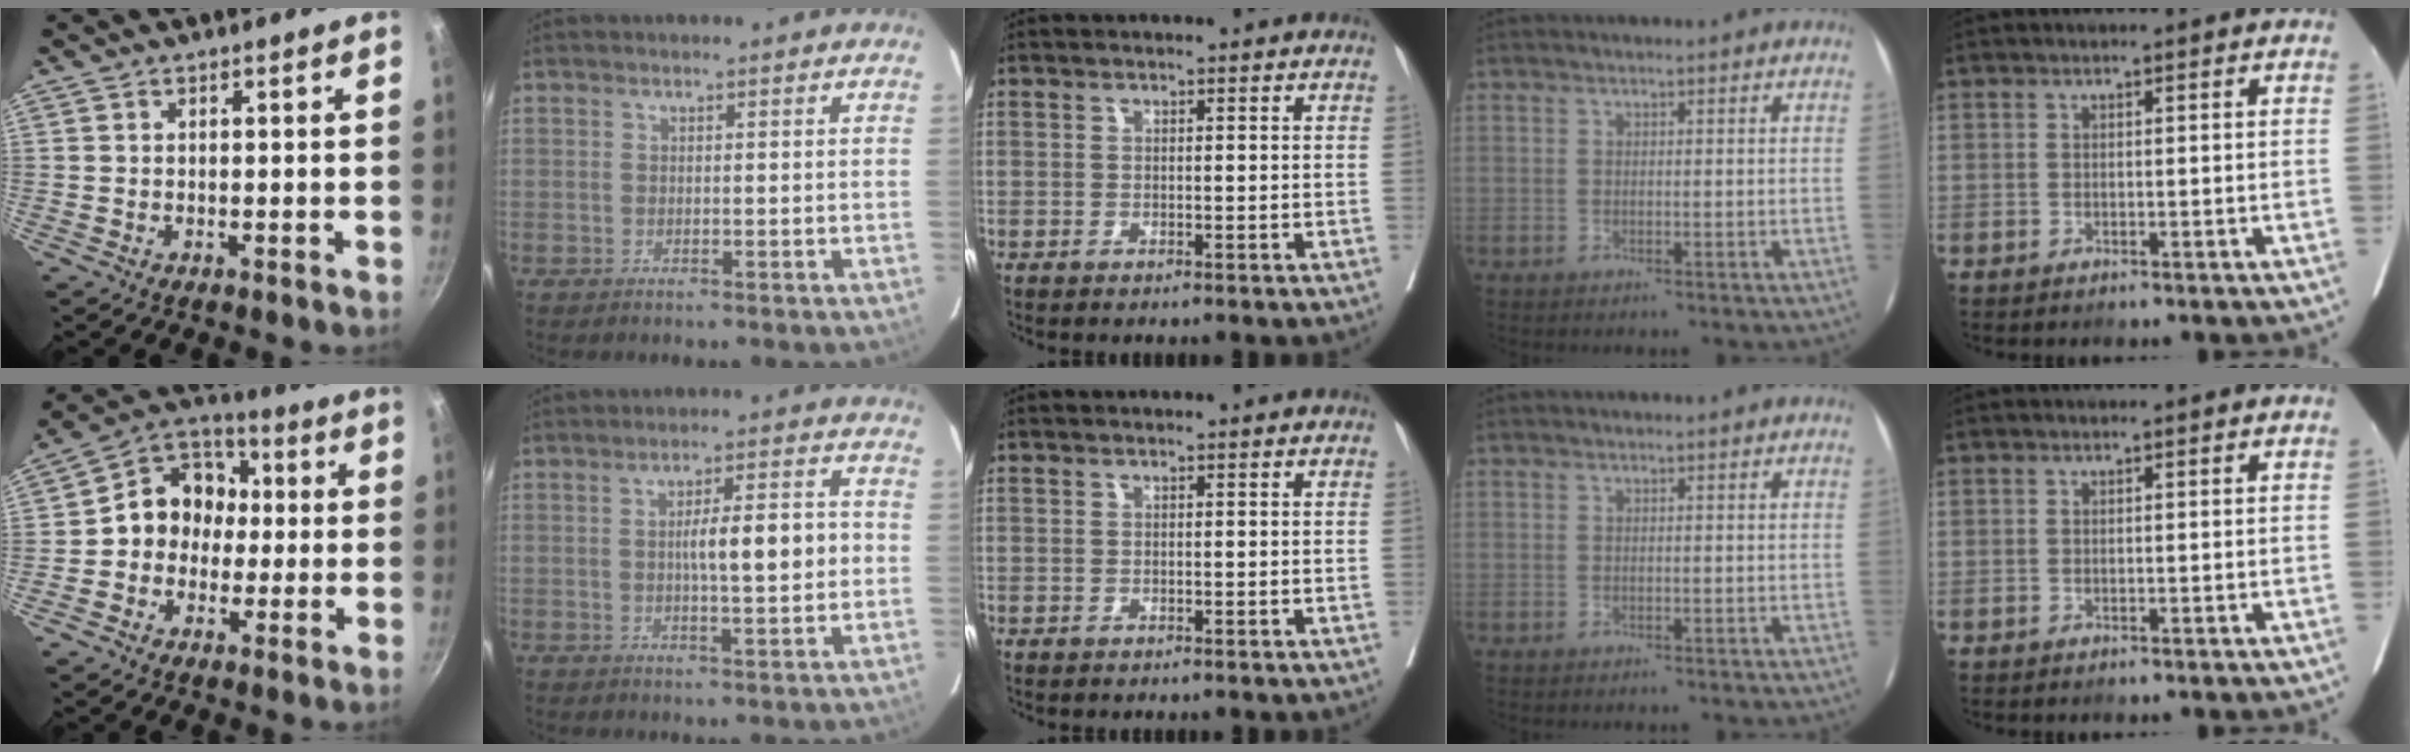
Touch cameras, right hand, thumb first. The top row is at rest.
{"thumb": {"total": 12.2, "force": [-0.5, 10.3, 6.5], "torque": [-0.064, 0.036, -0.024]}, "index": {"total": 8.0, "force": [-0.1, 1.2, 7.9], "torque": [-0.123, 0.016, 0.001]}}